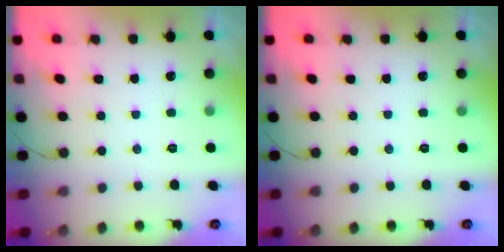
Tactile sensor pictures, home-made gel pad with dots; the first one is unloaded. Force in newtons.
{"total": 0.0}